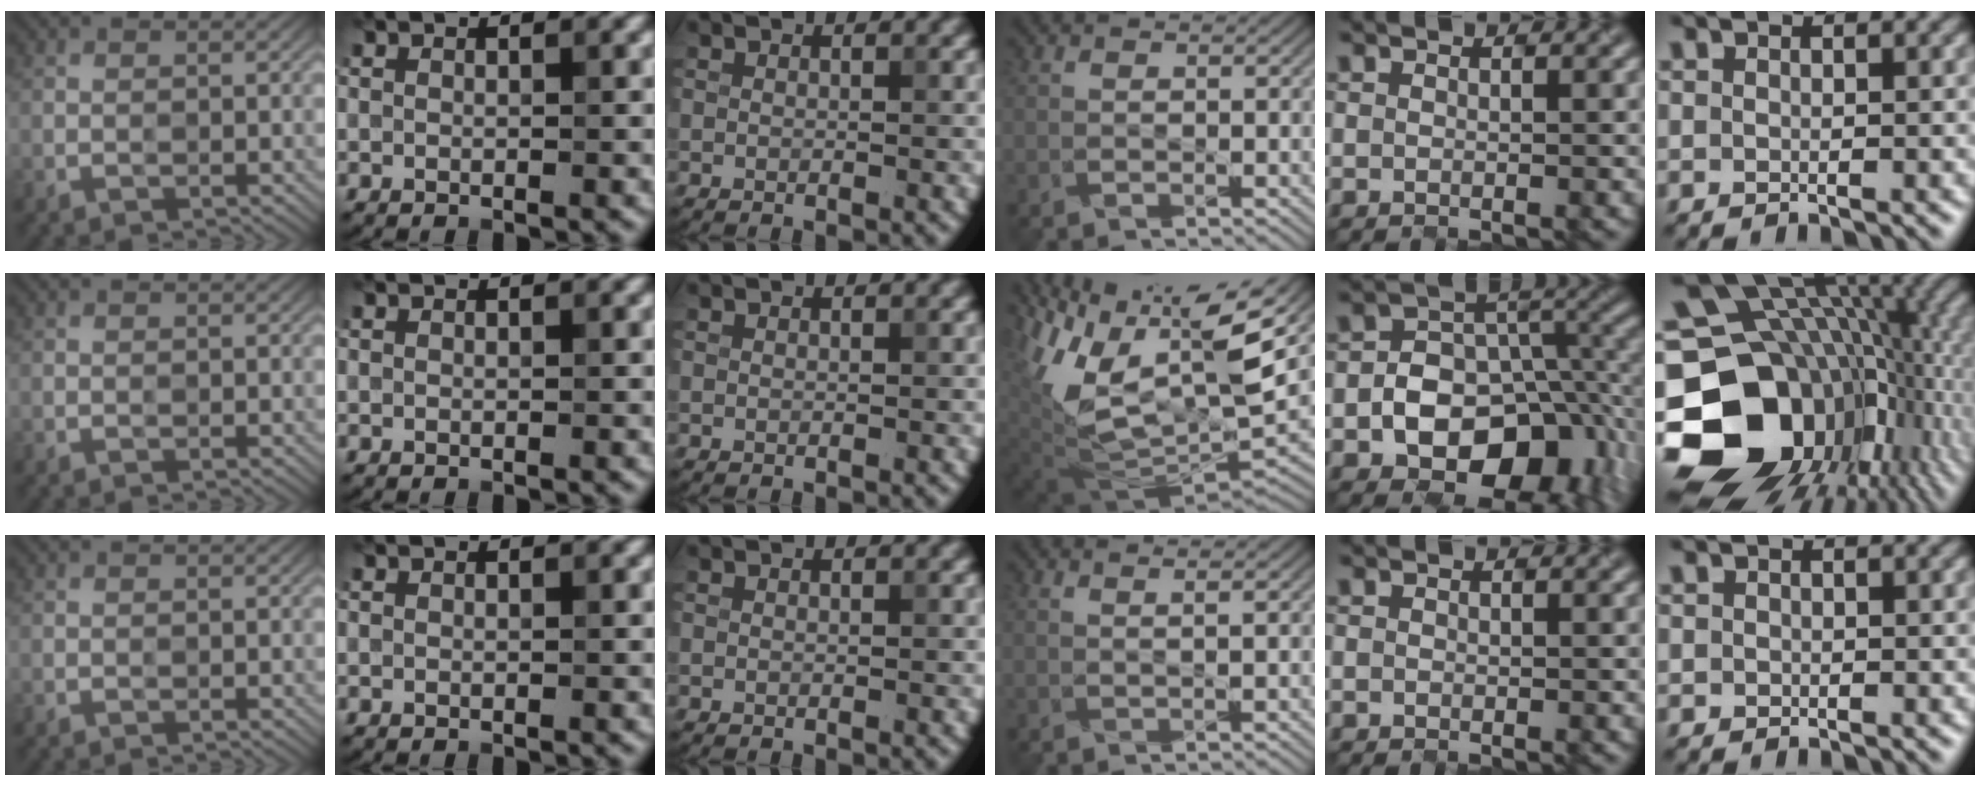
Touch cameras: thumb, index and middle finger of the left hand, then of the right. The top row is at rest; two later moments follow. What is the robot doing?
{"motion": "close", "object": "sandwich press"}